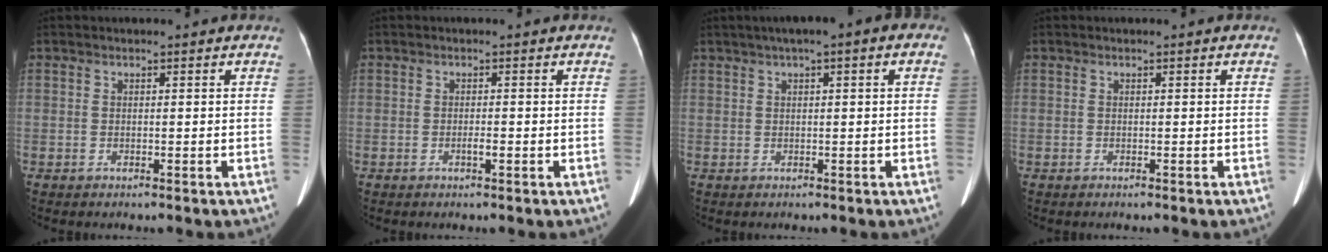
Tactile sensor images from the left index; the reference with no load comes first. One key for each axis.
{"total": 0.9, "fx": -0.4, "fy": 0.1, "fz": 0.8, "tx": -0.014, "ty": 0.001, "tz": -0.008}
{"total": 5.4, "fx": 2.4, "fy": 0.8, "fz": 4.8, "tx": -0.069, "ty": 0.031, "tz": 0.030}
{"total": 0.0}